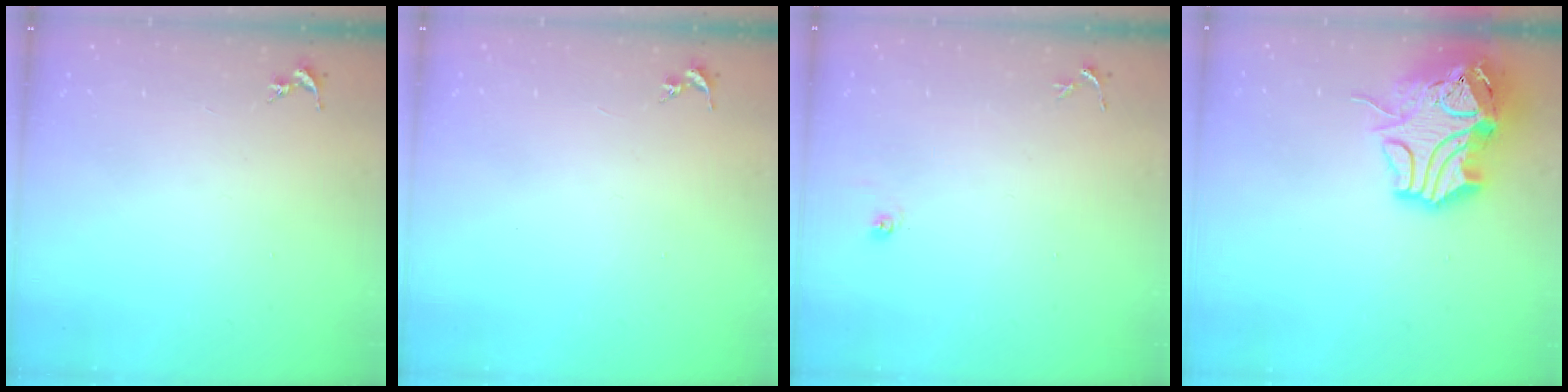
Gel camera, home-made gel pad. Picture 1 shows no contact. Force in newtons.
{"total": 0.0}
{"total": 5.1, "press": 5.0, "slide": 0.4}
{"total": 18.6, "press": 18.4, "slide": 2.7}